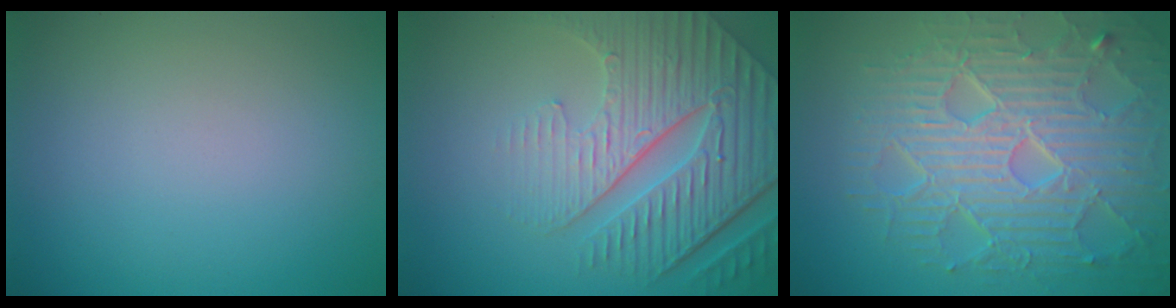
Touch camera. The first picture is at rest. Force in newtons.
{"total": 8.3, "press": 6.0, "slide": 5.8}
{"total": 9.2, "press": 6.6, "slide": 6.5}